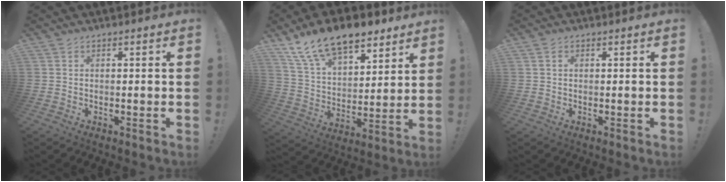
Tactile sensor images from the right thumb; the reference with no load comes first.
{"total": 17.1, "force": [12.4, 8.2, 8.5], "torque": [-0.157, -0.078, 0.229]}
{"total": 1.2, "force": [0.5, 0.9, 0.6], "torque": [-0.006, 0.002, 0.008]}